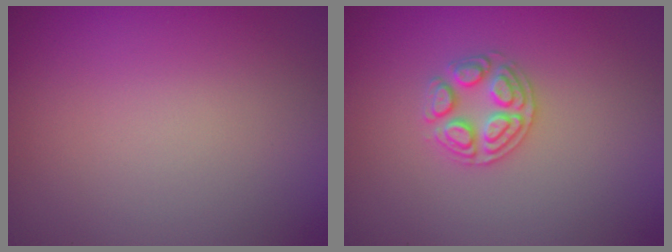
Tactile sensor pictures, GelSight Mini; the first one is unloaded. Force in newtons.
{"total": 2.6, "press": 2.5, "slide": 0.5}